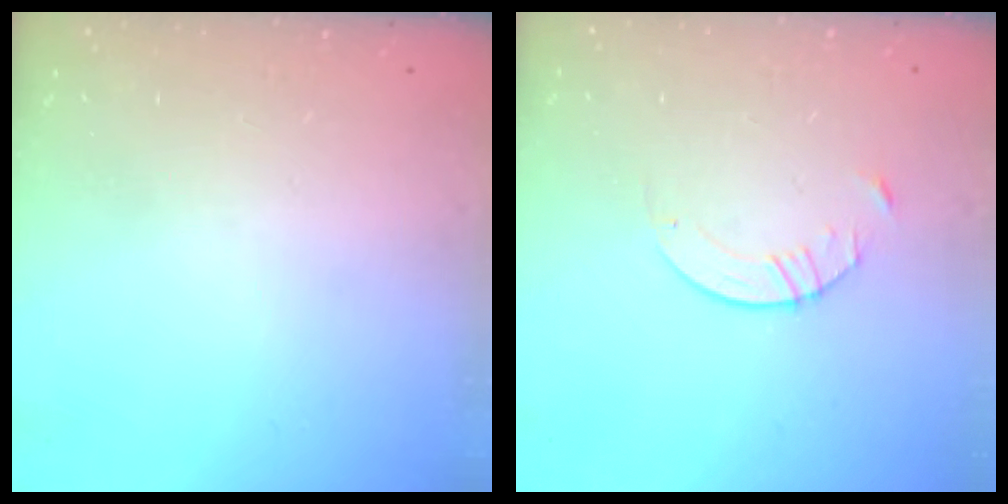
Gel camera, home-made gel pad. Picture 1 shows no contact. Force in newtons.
{"total": 4.1, "press": 4.1, "slide": 0.4}